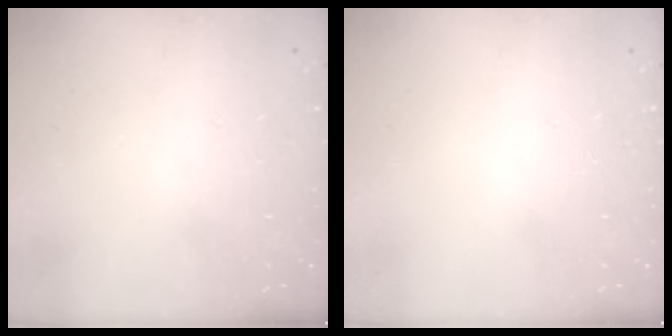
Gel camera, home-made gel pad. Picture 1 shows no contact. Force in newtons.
{"total": 0.0}